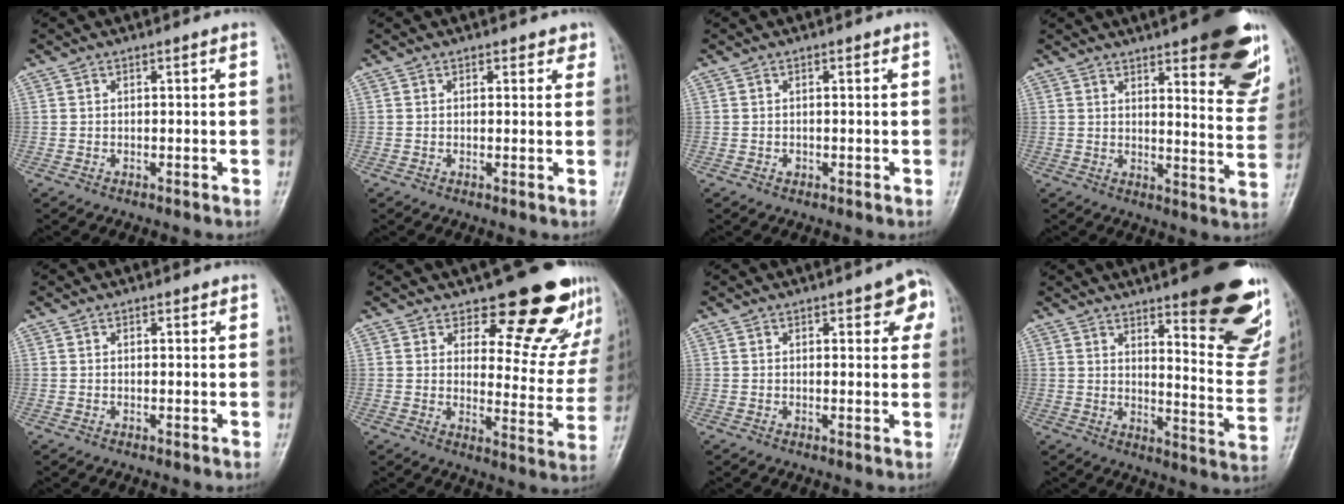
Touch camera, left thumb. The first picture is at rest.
{"total": 2.0, "force": [1.4, 1.2, 0.8], "torque": [0.013, -0.005, 0.011]}
{"total": 0.6, "force": [-0.1, 0.6, 0.3], "torque": [0.001, 0.001, -0.004]}
{"total": 21.2, "force": [12.6, 6.0, 16.0], "torque": [-0.171, -0.061, 0.153]}
{"total": 0.6, "force": [0.4, 0.4, 0.3], "torque": [-0.001, -0.002, 0.003]}
{"total": 16.2, "force": [12.7, 6.5, 7.6], "torque": [-0.037, -0.106, 0.153]}
{"total": 6.0, "force": [2.6, 2.5, 4.8], "torque": [-0.031, -0.005, 0.022]}
{"total": 23.5, "force": [14.4, 6.0, 17.6], "torque": [-0.190, -0.092, 0.185]}